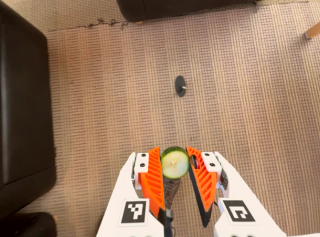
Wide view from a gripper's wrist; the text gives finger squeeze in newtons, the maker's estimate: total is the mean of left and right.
{"total": 8.5, "left": 8.5, "right": 8.4}